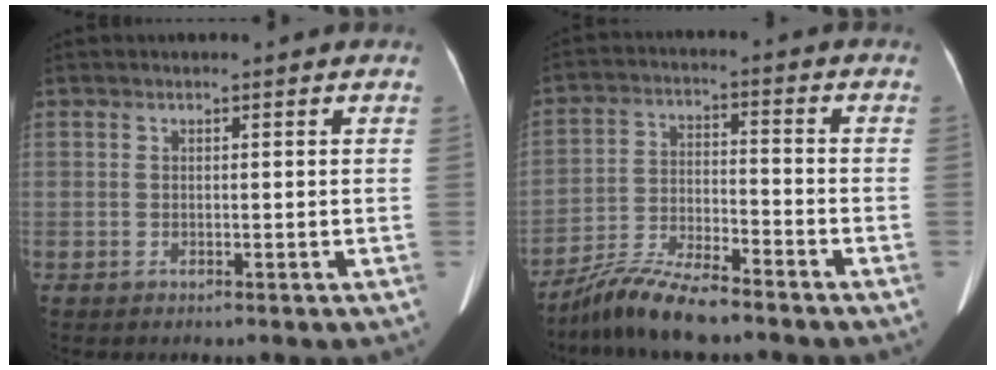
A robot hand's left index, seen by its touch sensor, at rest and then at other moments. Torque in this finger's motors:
{"motor_torque": [0.73, 1.00, 0.09, 0.02]}